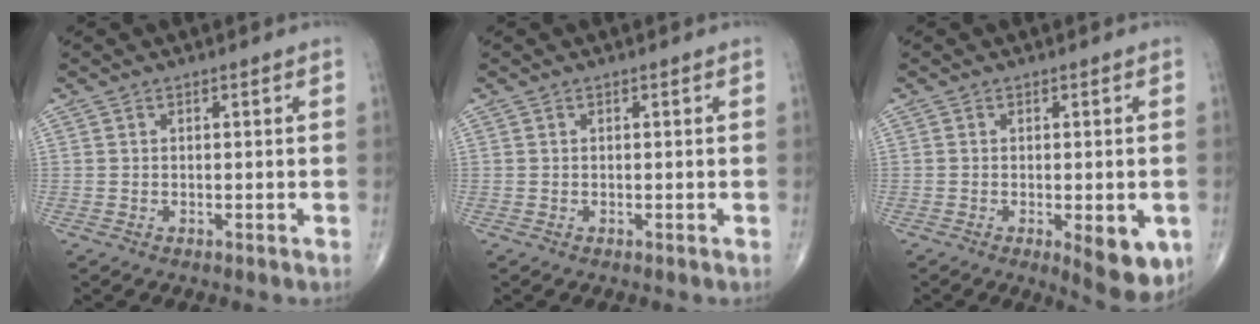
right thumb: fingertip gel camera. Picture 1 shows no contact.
{"total": 0.0}
{"total": 8.8, "force": [-2.7, 3.2, 7.7], "torque": [-0.082, -0.013, -0.030]}